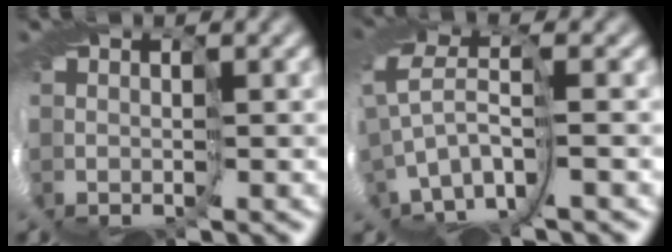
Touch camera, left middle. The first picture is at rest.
{"total": 5.0, "force": [-1.1, 1.7, 4.6], "torque": [-0.104, 0.005, -0.045]}